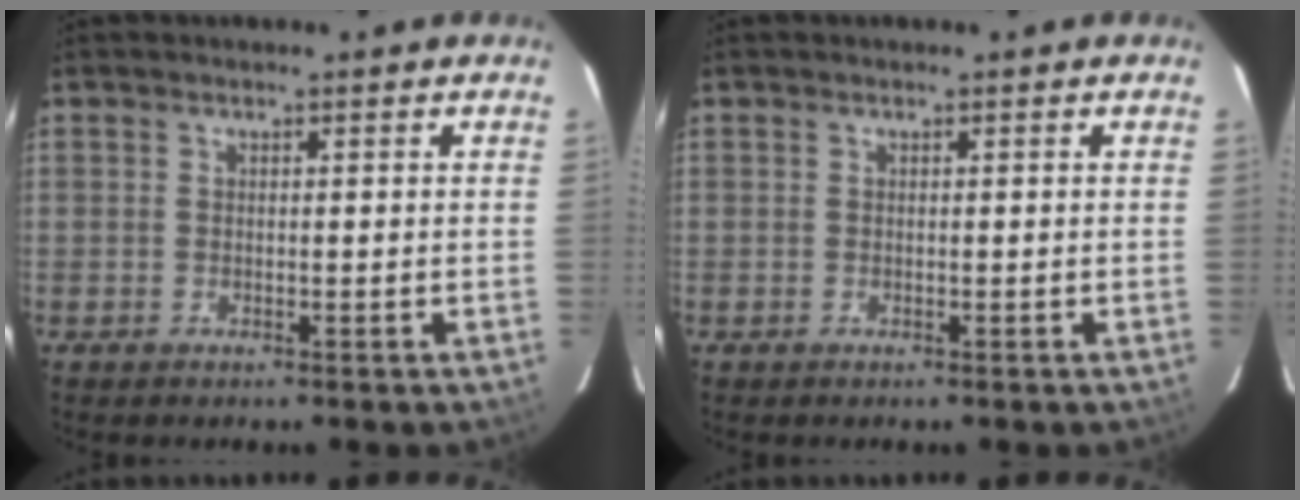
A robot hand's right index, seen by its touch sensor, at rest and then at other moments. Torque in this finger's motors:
{"motor_torque": [0.00, 0.00, 0.00, 0.00]}